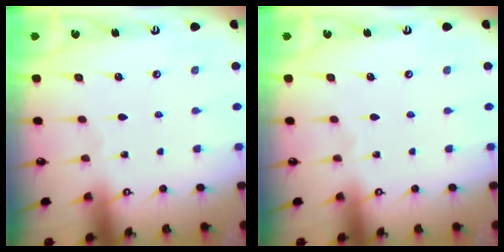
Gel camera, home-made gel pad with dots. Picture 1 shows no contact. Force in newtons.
{"total": 0.0}